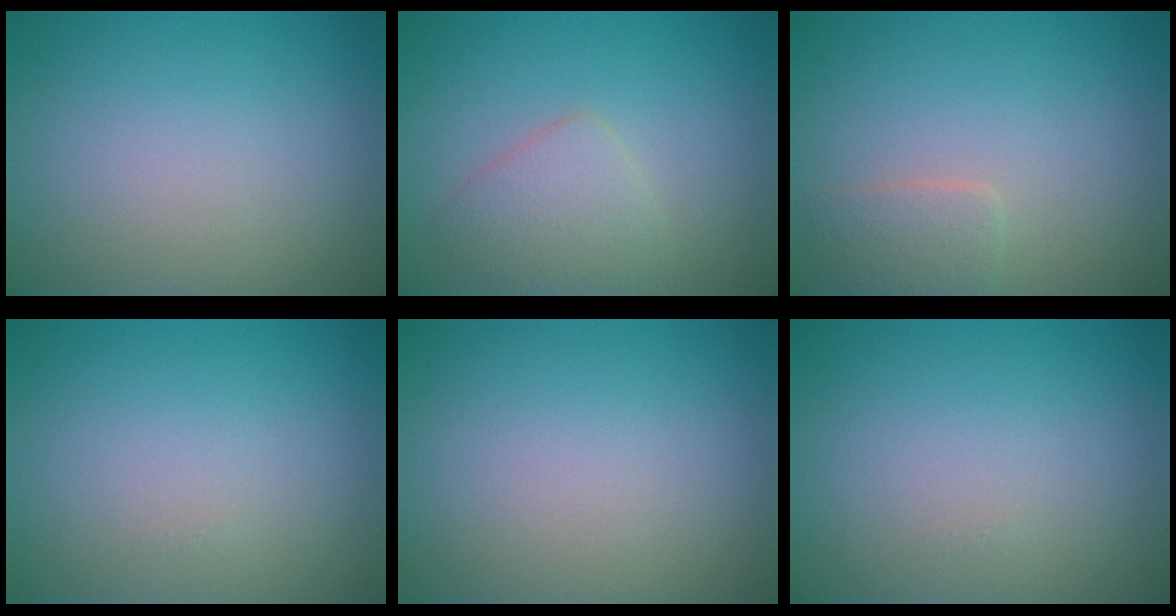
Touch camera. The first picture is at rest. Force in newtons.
{"total": 2.8, "press": 2.8, "slide": 0.0}
{"total": 2.0, "press": 2.0, "slide": 0.0}
{"total": 0.0}
{"total": 0.0}
{"total": 0.0}